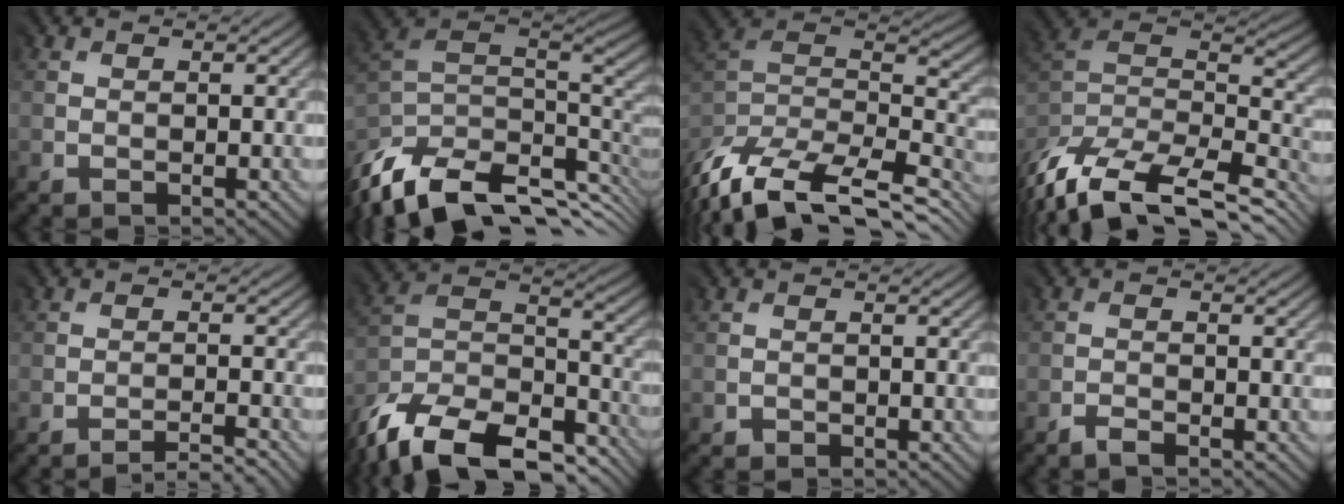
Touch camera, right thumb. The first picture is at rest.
{"total": 11.3, "force": [-5.3, 5.7, 8.2], "torque": [-0.225, -0.032, -0.070]}
{"total": 11.6, "force": [-9.5, 4.1, 5.1], "torque": [-0.152, -0.003, -0.148]}
{"total": 12.7, "force": [-11.0, 4.2, 4.9], "torque": [-0.140, 0.006, -0.165]}
{"total": 2.7, "force": [-2.5, -1.1, -0.4], "torque": [0.011, 0.004, -0.052]}
{"total": 18.4, "force": [-15.9, 6.8, 6.1], "torque": [-0.155, -0.051, -0.247]}
{"total": 0.9, "force": [-0.6, 0.1, -0.6], "torque": [0.014, -0.005, -0.011]}
{"total": 1.5, "force": [-1.5, -0.4, -0.2], "torque": [-0.002, -0.001, -0.030]}